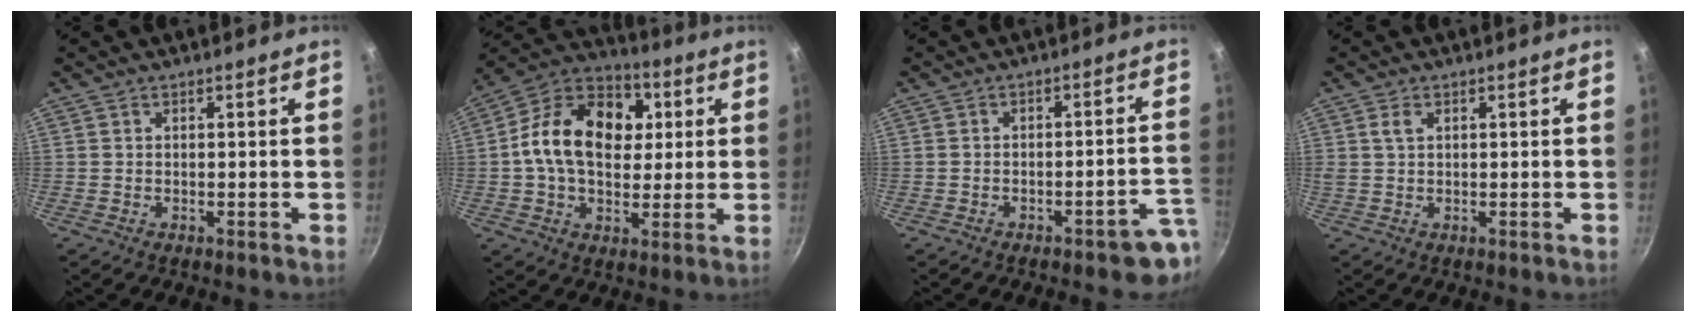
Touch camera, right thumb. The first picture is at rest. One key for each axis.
{"total": 19.2, "fx": 2.8, "fy": 13.5, "fz": 13.3, "tx": -0.191, "ty": 0.020, "tz": 0.026}
{"total": 7.0, "fx": -3.6, "fy": 2.6, "fz": 5.3, "tx": -0.025, "ty": 0.042, "tz": -0.036}
{"total": 2.0, "fx": 0.7, "fy": 1.2, "fz": 1.4, "tx": -0.025, "ty": -0.001, "tz": 0.015}